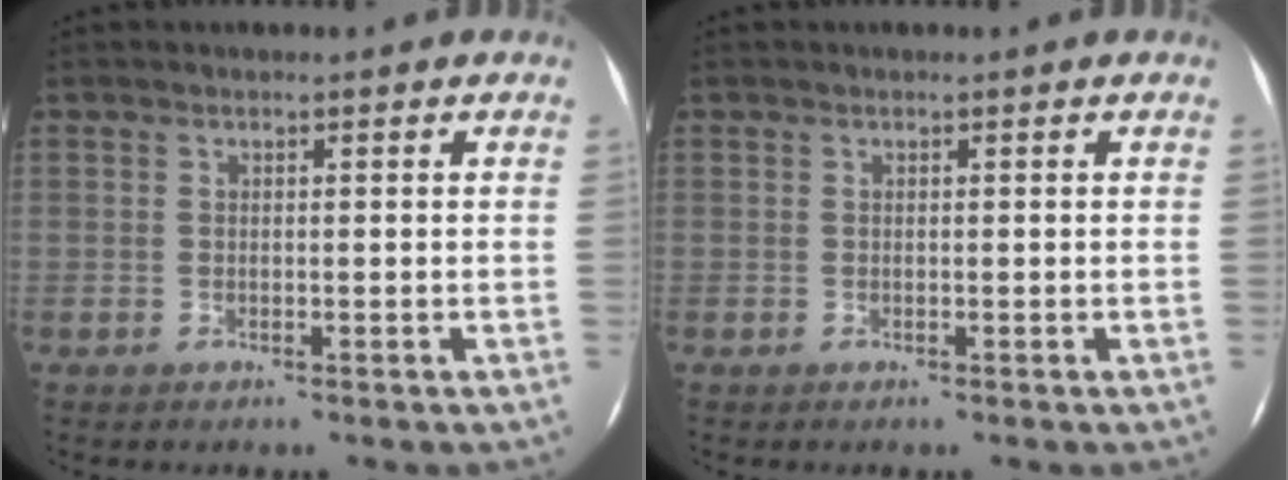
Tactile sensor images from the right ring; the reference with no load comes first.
{"total": 0.0}